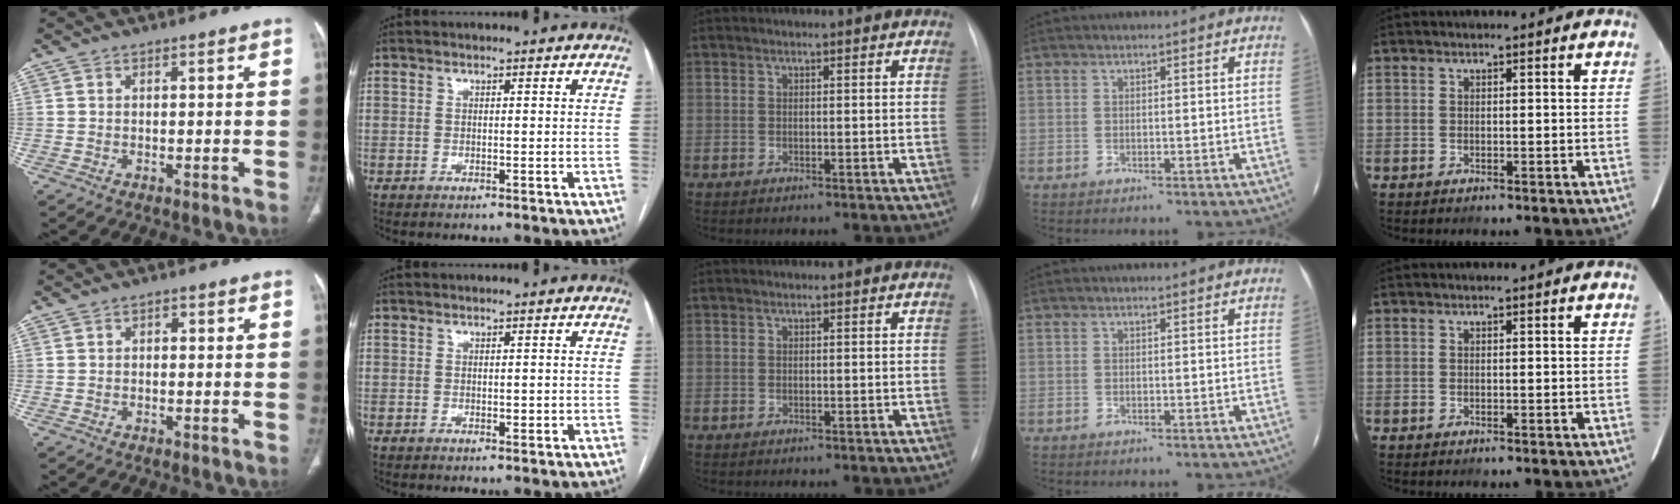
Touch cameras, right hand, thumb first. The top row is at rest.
{"thumb": {"total": 1.2, "force": [0.1, 0.9, 0.9], "torque": [-0.005, 0.004, -0.004]}, "index": {"total": 1.4, "force": [-0.1, 0.7, 1.2], "torque": [-0.015, -0.002, 0.002]}}